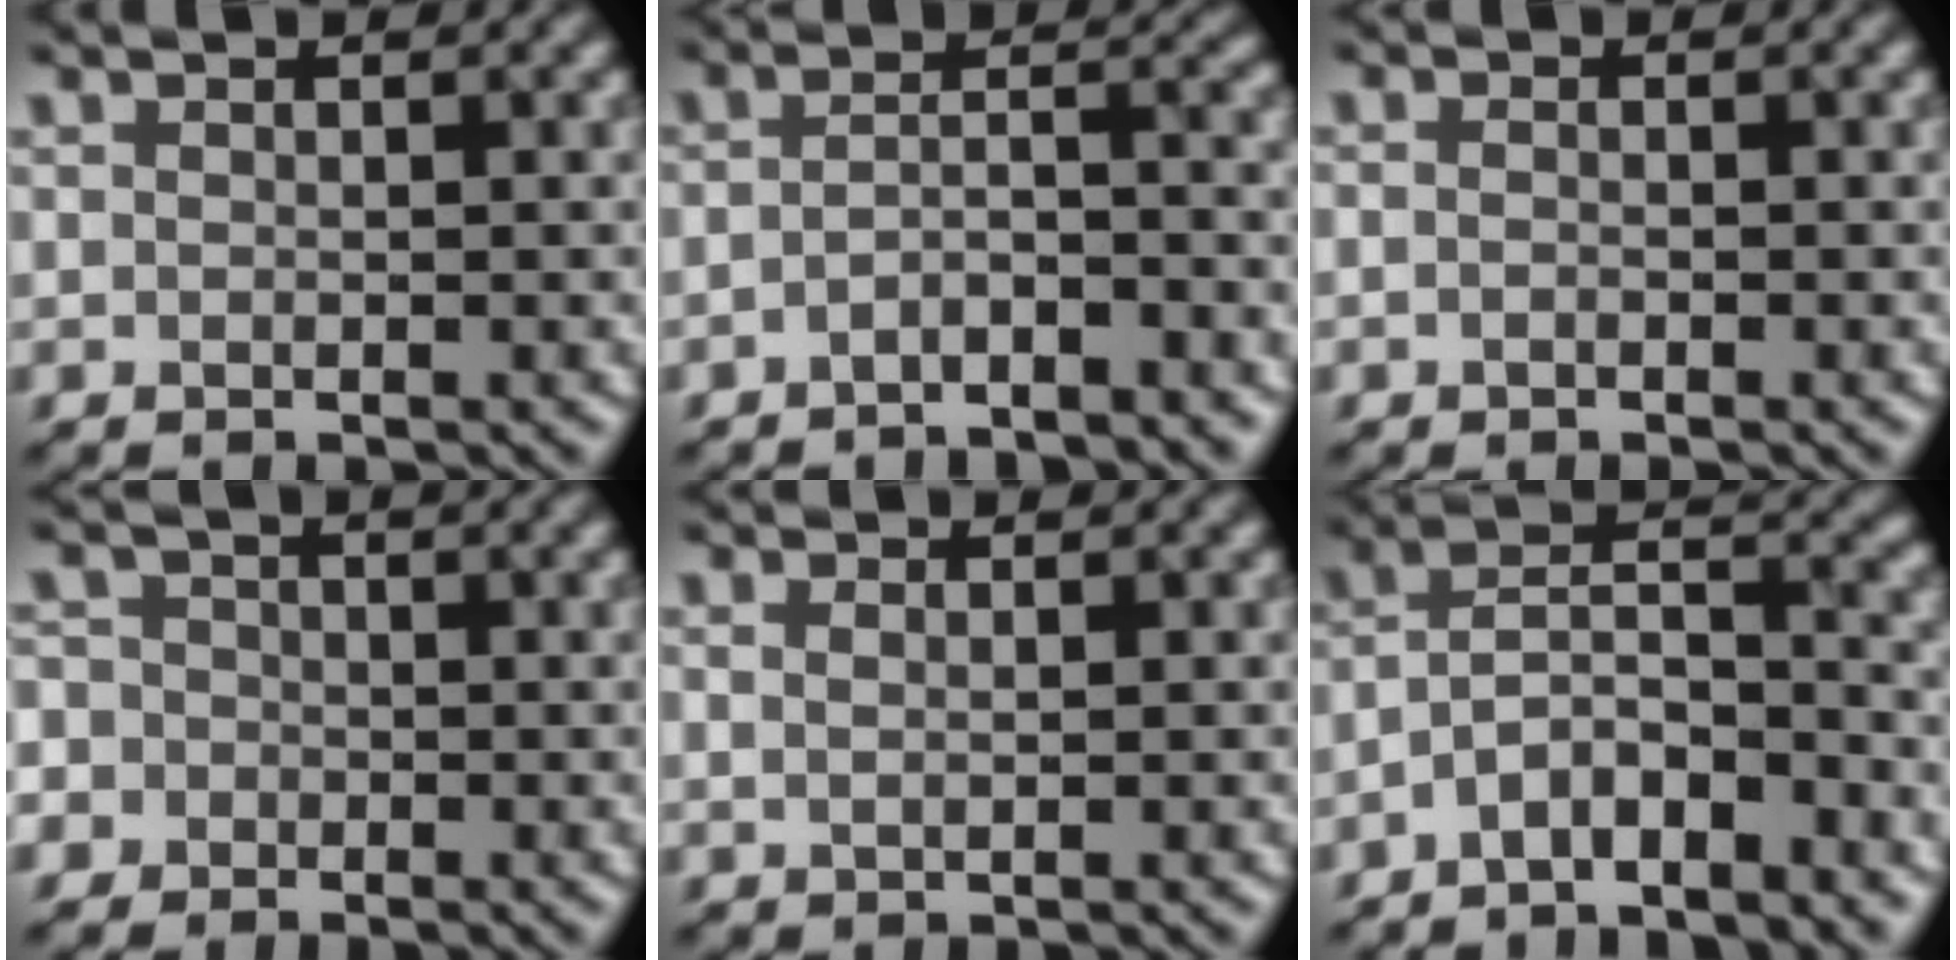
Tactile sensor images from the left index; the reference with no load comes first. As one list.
[{"total": 4.0, "force": [-2.4, 1.2, 3.0], "torque": [-0.045, 0.008, -0.047]}, {"total": 0.7, "force": [-0.3, 0.4, 0.5], "torque": [-0.012, -0.002, -0.010]}, {"total": 4.8, "force": [-1.3, 4.4, 1.2], "torque": [-0.021, 0.018, -0.059]}, {"total": 1.1, "force": [0.5, 0.6, 0.7], "torque": [-0.012, -0.006, 0.009]}, {"total": 5.9, "force": [-3.3, 2.1, 4.4], "torque": [-0.078, 0.010, -0.067]}]